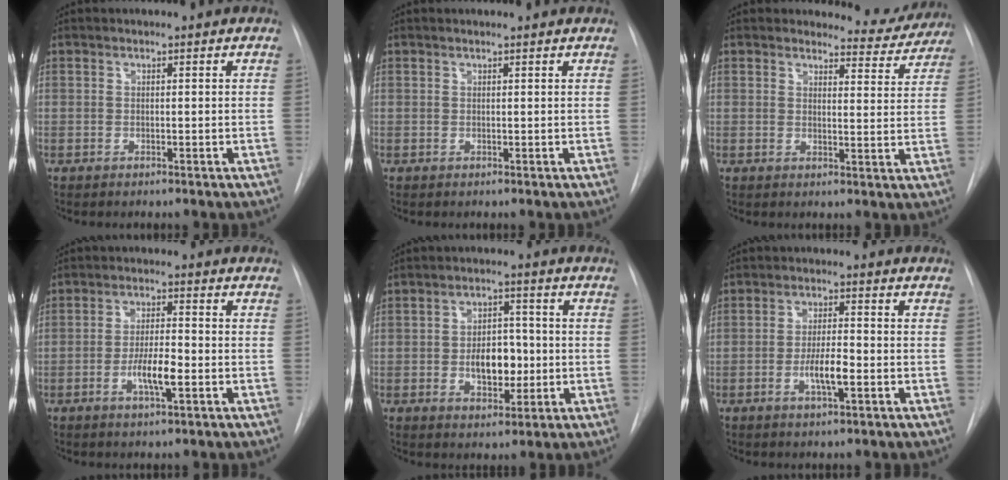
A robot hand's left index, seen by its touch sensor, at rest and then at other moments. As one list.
[{"total": 0.7, "force": [0.6, -0.1, 0.2], "torque": [-0.009, 0.005, 0.012]}, {"total": 6.1, "force": [5.8, 1.5, -0.6], "torque": [0.021, -0.031, 0.058]}, {"total": 5.5, "force": [-2.2, 0.9, 5.0], "torque": [-0.094, -0.004, -0.036]}, {"total": 6.8, "force": [-1.3, 3.9, 5.4], "torque": [-0.085, 0.007, -0.012]}, {"total": 5.0, "force": [-2.0, 0.8, 4.5], "torque": [-0.084, -0.004, -0.032]}]